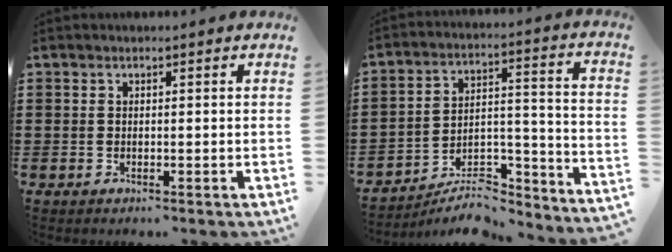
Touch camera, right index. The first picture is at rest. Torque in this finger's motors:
{"motor_torque": [0.88, -0.85, 0.28, 0.06]}